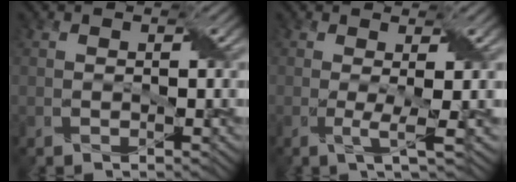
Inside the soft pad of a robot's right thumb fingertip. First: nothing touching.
{"total": 2.7, "force": [0.1, 0.5, 2.7], "torque": [-0.051, -0.001, -0.003]}